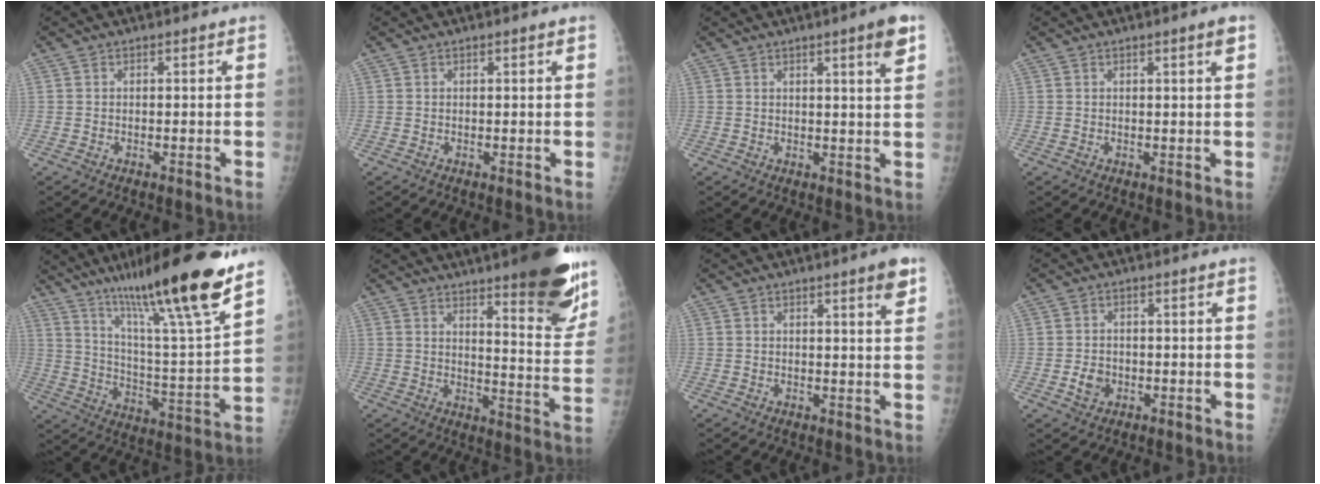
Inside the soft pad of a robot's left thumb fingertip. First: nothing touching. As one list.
[{"total": 0.8, "force": [0.4, 0.0, 0.7], "torque": [-0.011, 0.000, 0.006]}, {"total": 5.3, "force": [2.8, 0.2, 4.5], "torque": [-0.060, -0.015, 0.037]}, {"total": 2.1, "force": [1.1, -0.1, 1.8], "torque": [-0.028, -0.004, 0.015]}, {"total": 25.9, "force": [17.5, 2.4, 18.9], "torque": [-0.289, -0.059, 0.289]}, {"total": 20.5, "force": [13.8, 4.1, 14.5], "torque": [-0.160, -0.088, 0.182]}, {"total": 4.5, "force": [2.6, 0.5, 3.7], "torque": [-0.045, -0.013, 0.032]}, {"total": 3.1, "force": [-0.9, 2.4, 1.6], "torque": [-0.022, 0.006, -0.012]}]